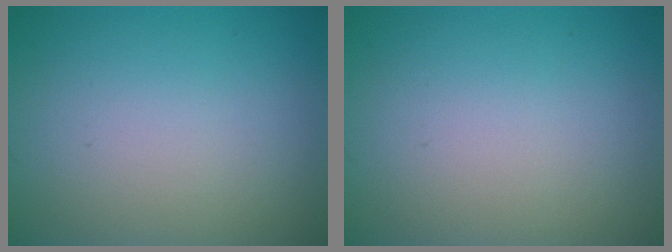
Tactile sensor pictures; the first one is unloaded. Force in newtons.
{"total": 0.0}